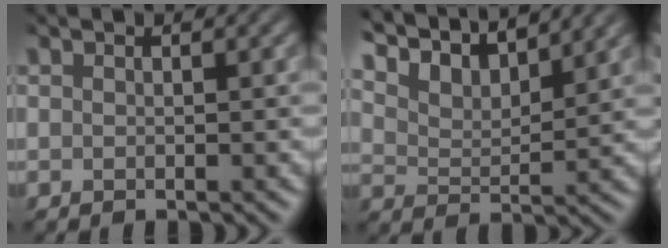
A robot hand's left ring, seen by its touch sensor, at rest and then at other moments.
{"total": 8.9, "force": [7.8, 2.3, 3.6], "torque": [-0.088, 0.012, 0.131]}